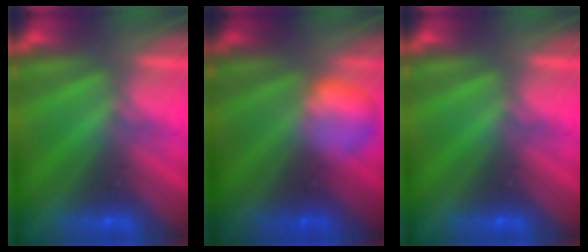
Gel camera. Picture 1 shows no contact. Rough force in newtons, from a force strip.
{"total": 2.4}
{"total": 0.0}